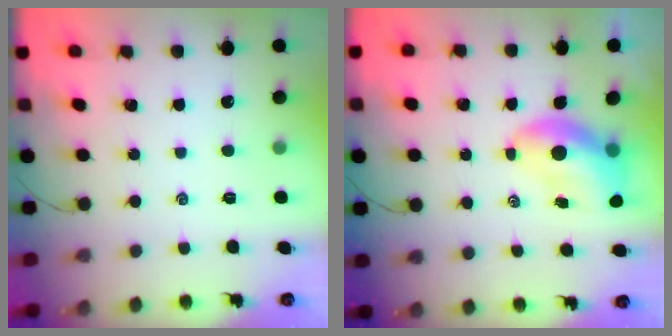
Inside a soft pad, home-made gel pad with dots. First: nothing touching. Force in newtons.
{"total": 7.8, "press": 7.7, "slide": 1.6}